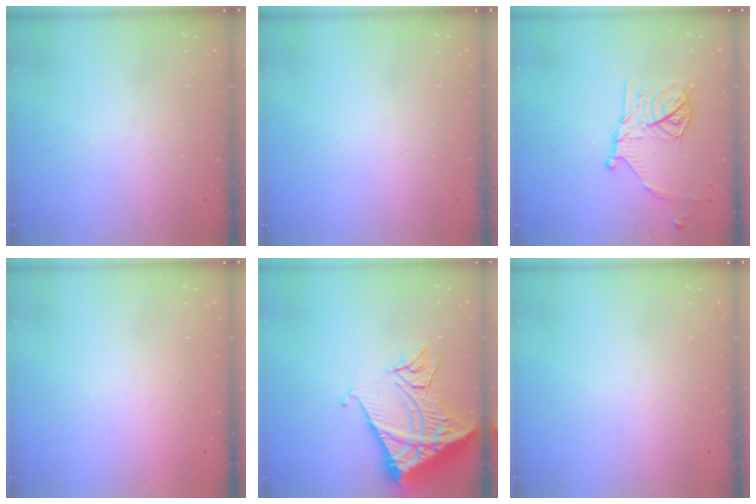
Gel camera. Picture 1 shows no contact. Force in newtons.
{"total": 0.0}
{"total": 16.4, "press": 16.4, "slide": 0.9}
{"total": 1.5, "press": 1.5, "slide": 0.1}
{"total": 16.2, "press": 16.1, "slide": 2.1}
{"total": 0.0}